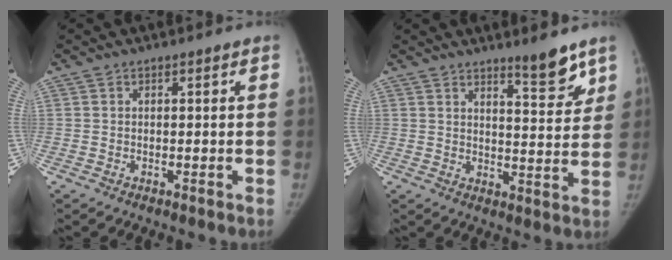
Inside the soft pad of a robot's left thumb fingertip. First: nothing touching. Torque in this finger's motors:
{"motor_torque": [0.32, -0.41, 0.69, -0.36, 0.12]}